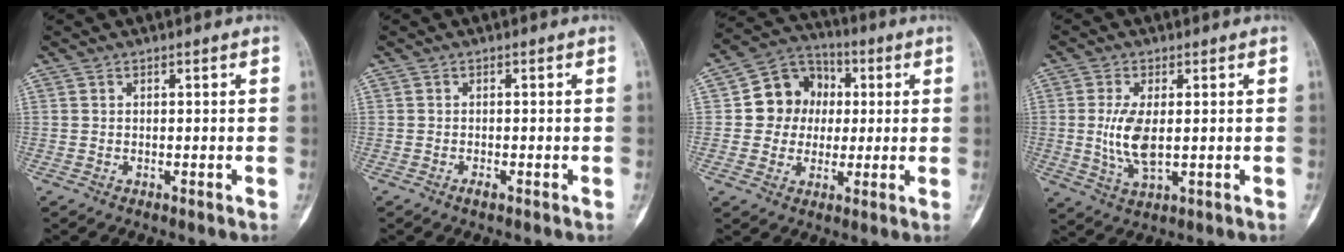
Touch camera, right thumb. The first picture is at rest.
{"total": 0.0}
{"total": 10.9, "force": [0.9, 9.9, 4.5], "torque": [-0.023, 0.018, 0.007]}
{"total": 7.0, "force": [-0.1, 2.7, 6.5], "torque": [-0.140, -0.010, 0.003]}